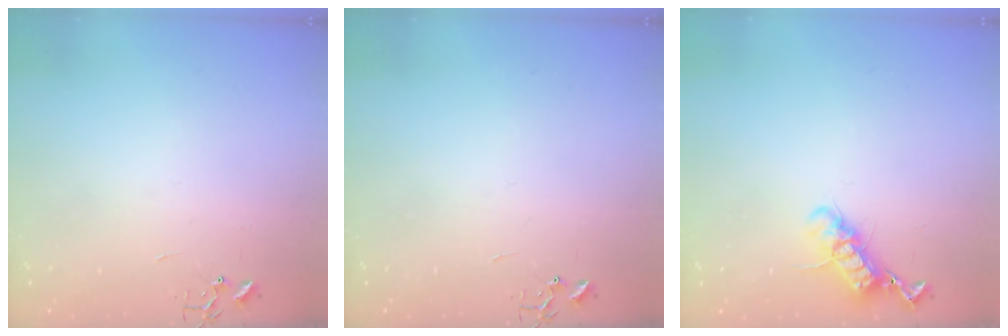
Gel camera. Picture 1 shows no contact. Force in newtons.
{"total": 0.0}
{"total": 12.0, "press": 11.9, "slide": 0.7}